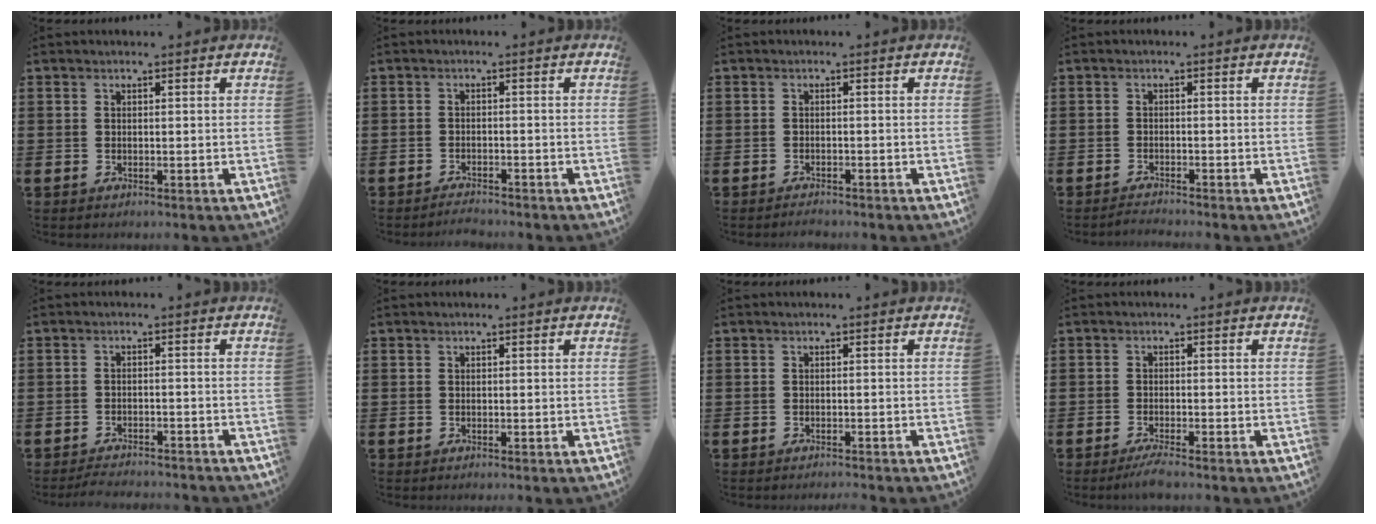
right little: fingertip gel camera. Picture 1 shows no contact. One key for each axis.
{"total": 1.6, "fx": -1.6, "fy": 0.0, "fz": 0.0, "tx": -0.005, "ty": 0.003, "tz": -0.032}
{"total": 1.0, "fx": -1.0, "fy": 0.1, "fz": 0.0, "tx": -0.004, "ty": -0.001, "tz": -0.021}
{"total": 1.1, "fx": -1.1, "fy": -0.1, "fz": 0.1, "tx": -0.005, "ty": -0.001, "tz": -0.021}
{"total": 2.2, "fx": -2.2, "fy": 0.0, "fz": 0.1, "tx": -0.006, "ty": 0.004, "tz": -0.045}
{"total": 0.0}
{"total": 0.8, "fx": -0.7, "fy": -0.1, "fz": 0.1, "tx": -0.001, "ty": -0.001, "tz": -0.015}
{"total": 2.1, "fx": -1.5, "fy": 0.1, "fz": 1.5, "tx": -0.025, "ty": 0.001, "tz": -0.028}